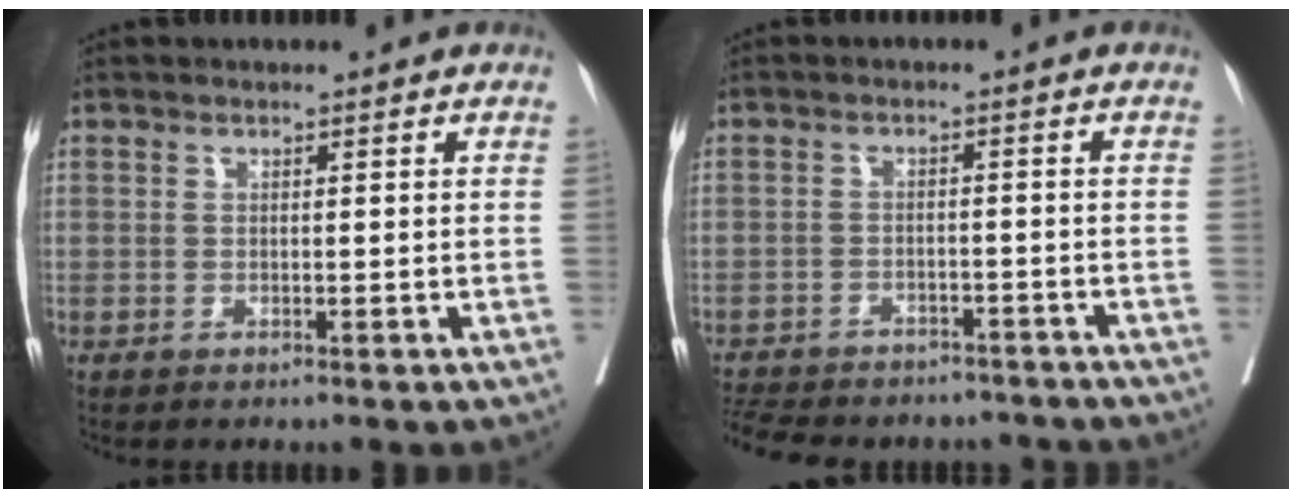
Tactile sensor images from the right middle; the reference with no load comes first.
{"total": 16.0, "force": [-13.8, 6.1, 5.2], "torque": [-0.139, -0.004, -0.178]}